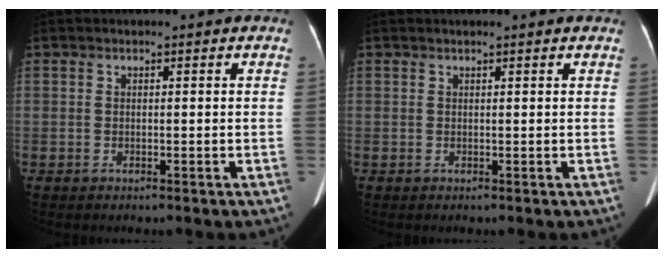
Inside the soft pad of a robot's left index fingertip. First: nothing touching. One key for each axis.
{"total": 1.9, "fx": 1.7, "fy": 0.2, "fz": 0.9, "tx": -0.011, "ty": 0.023, "tz": 0.019}